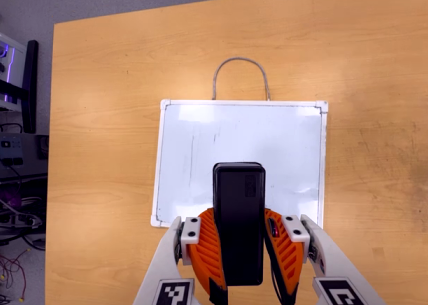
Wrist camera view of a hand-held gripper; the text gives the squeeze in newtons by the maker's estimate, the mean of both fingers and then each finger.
{"total": 9.2, "left": 7.5, "right": 10.8}